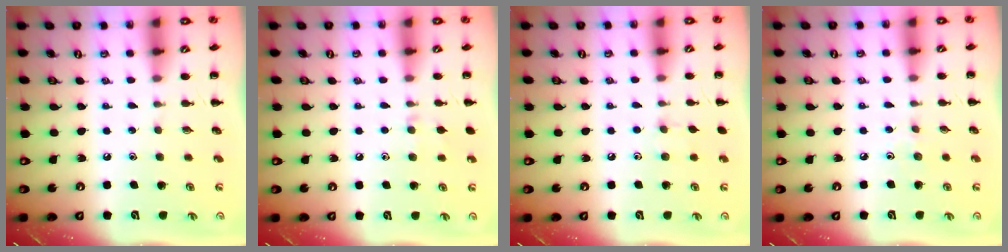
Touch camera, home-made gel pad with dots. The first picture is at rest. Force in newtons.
{"total": 5.2, "press": 4.8, "slide": 1.9}
{"total": 5.2, "press": 4.9, "slide": 1.6}
{"total": 3.1, "press": 2.9, "slide": 1.2}